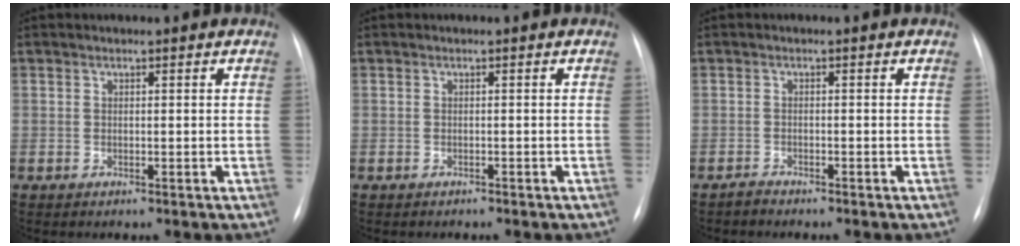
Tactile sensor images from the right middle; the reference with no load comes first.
{"total": 0.9, "force": [-0.7, 0.3, 0.4], "torque": [-0.010, -0.001, -0.007]}
{"total": 1.0, "force": [-1.0, 0.1, 0.0], "torque": [-0.002, -0.002, -0.018]}